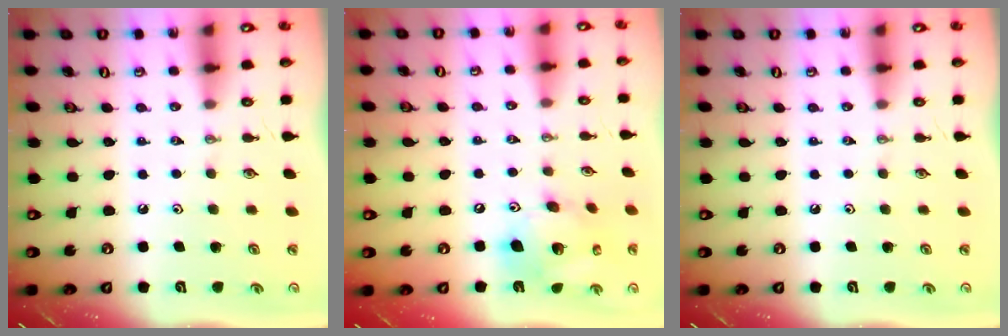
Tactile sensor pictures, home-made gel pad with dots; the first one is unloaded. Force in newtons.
{"total": 14.7, "press": 14.5, "slide": 2.5}
{"total": 0.0}